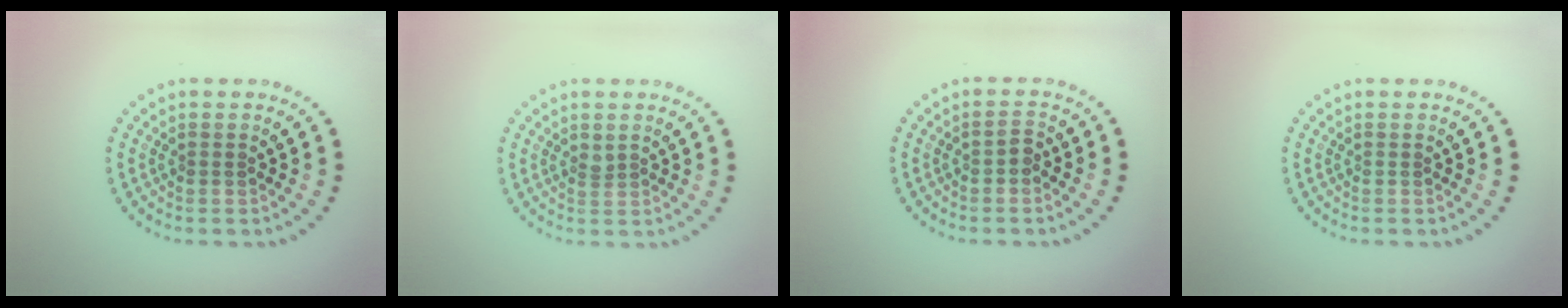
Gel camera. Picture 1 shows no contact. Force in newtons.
{"total": 0.8, "press": 0.5, "slide": 0.5}
{"total": 1.0, "press": 1.0, "slide": 0.3}
{"total": 0.0}